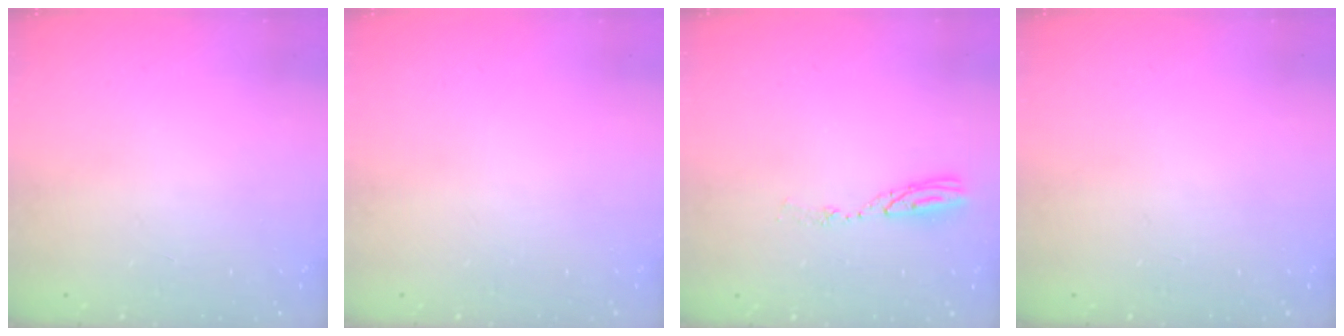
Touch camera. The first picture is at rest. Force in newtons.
{"total": 0.0}
{"total": 5.2, "press": 5.2, "slide": 0.3}
{"total": 0.0}